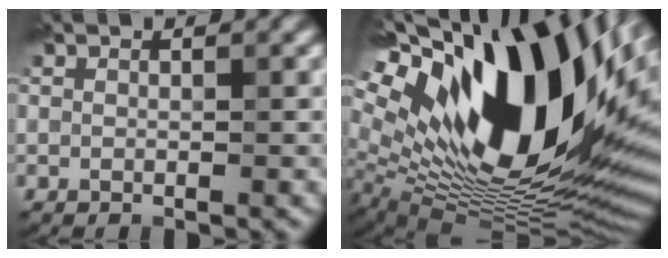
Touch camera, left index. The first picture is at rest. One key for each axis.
{"total": 20.7, "fx": 7.4, "fy": 10.1, "fz": 16.5, "tx": -0.289, "ty": 0.020, "tz": 0.124}